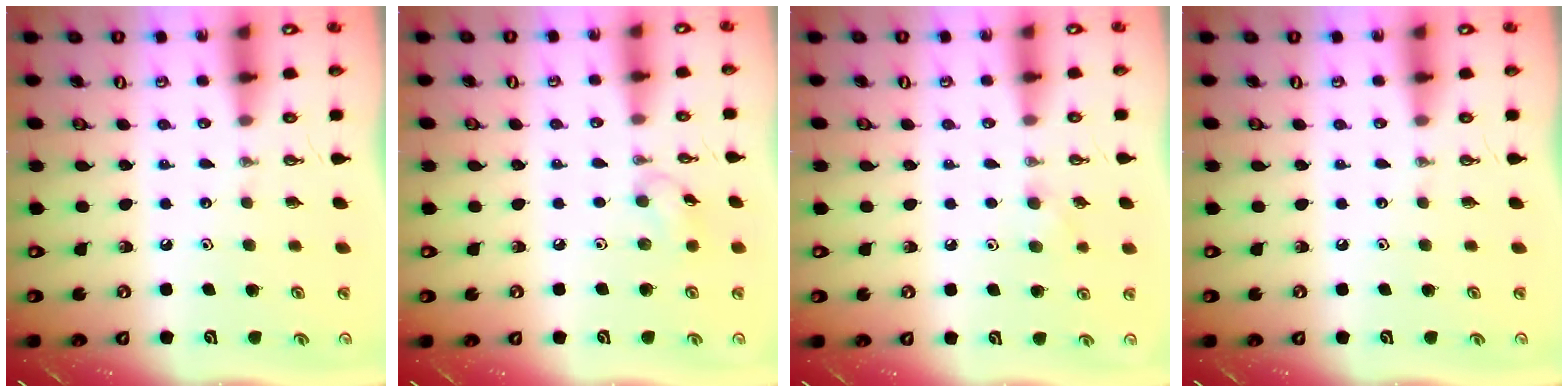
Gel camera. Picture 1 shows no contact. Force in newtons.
{"total": 6.6, "press": 6.6, "slide": 0.6}
{"total": 6.4, "press": 6.2, "slide": 1.7}
{"total": 0.0}